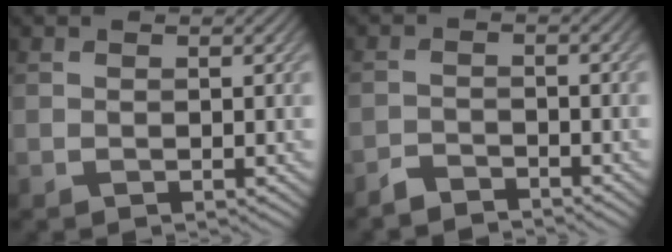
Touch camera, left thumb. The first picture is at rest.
{"total": 2.5, "force": [-2.4, 0.3, 0.5], "torque": [-0.009, -0.001, -0.052]}